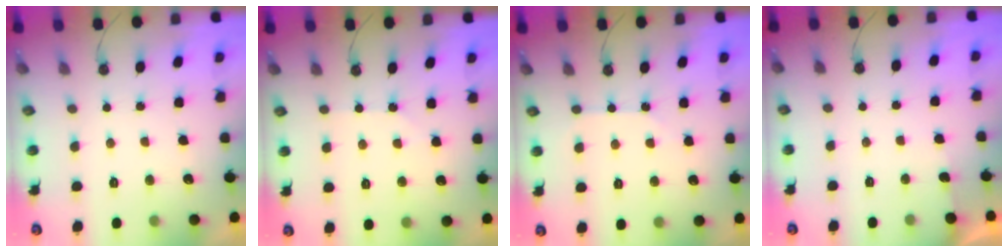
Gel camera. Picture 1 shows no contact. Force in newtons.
{"total": 3.9, "press": 3.8, "slide": 0.6}
{"total": 3.4, "press": 3.4, "slide": 0.4}
{"total": 2.5, "press": 2.5, "slide": 0.4}